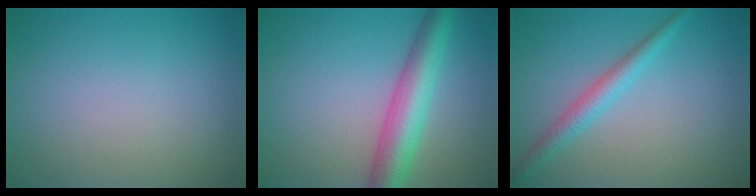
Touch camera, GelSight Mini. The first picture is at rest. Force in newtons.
{"total": 5.6, "press": 5.6, "slide": 0.1}
{"total": 2.4, "press": 2.4, "slide": 0.1}